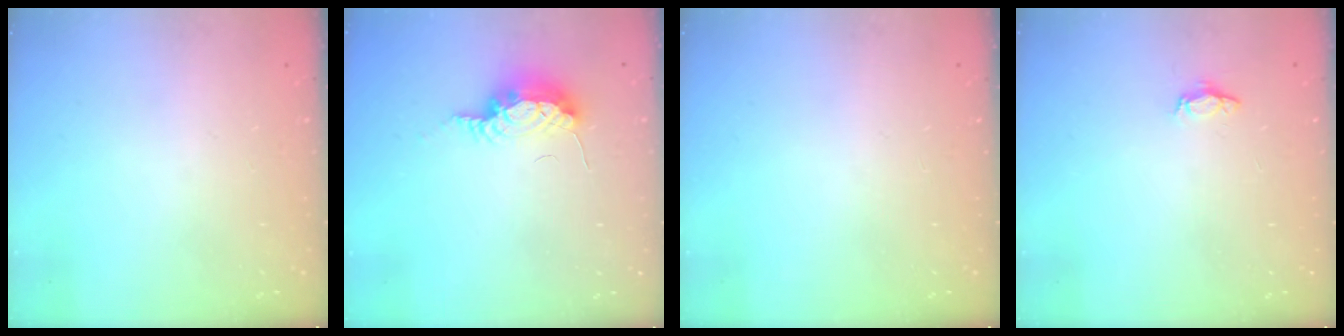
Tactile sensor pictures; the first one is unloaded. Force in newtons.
{"total": 14.9, "press": 10.1, "slide": 11.0}
{"total": 0.0}
{"total": 3.5, "press": 3.4, "slide": 0.4}